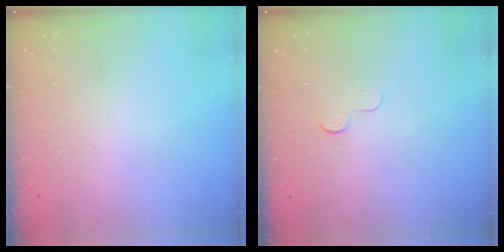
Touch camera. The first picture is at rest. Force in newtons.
{"total": 2.9, "press": 2.9, "slide": 0.3}